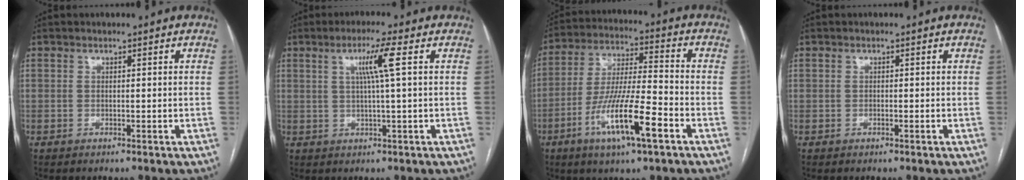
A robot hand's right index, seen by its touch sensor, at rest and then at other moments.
{"total": 5.1, "force": [1.4, -0.9, 4.8], "torque": [-0.087, 0.003, 0.027]}
{"total": 14.0, "force": [-6.3, 1.4, 12.4], "torque": [-0.237, -0.014, -0.114]}
{"total": 0.0}